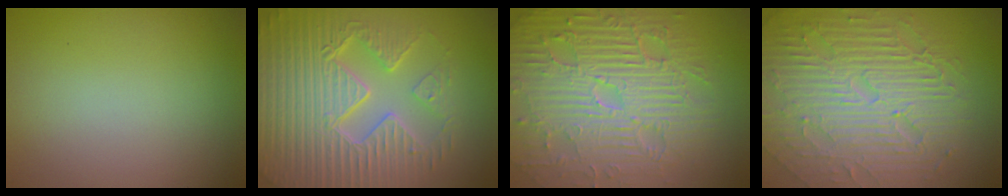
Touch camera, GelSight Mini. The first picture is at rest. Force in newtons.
{"total": 9.0, "press": 6.4, "slide": 6.3}
{"total": 11.6, "press": 7.5, "slide": 8.9}
{"total": 9.7, "press": 6.2, "slide": 7.4}